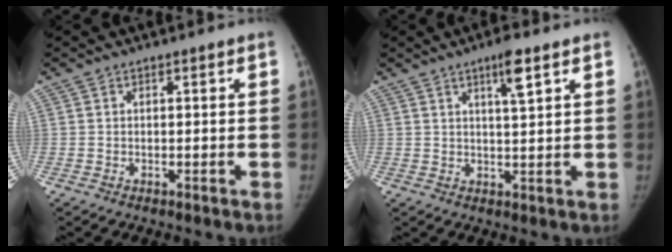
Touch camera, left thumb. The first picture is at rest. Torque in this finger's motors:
{"motor_torque": [0.25, -0.10, 0.47, -0.49, 0.20]}